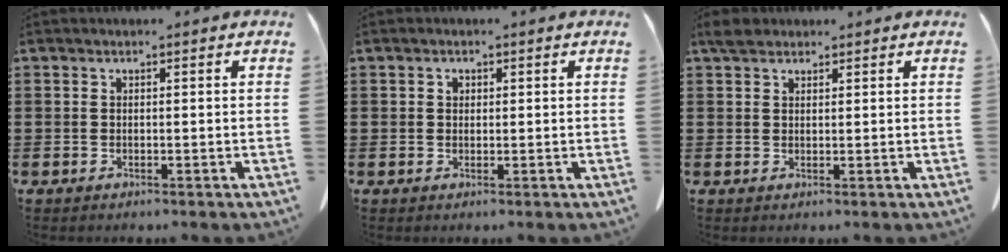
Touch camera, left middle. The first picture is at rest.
{"total": 0.9, "force": [0.4, 0.7, 0.4], "torque": [-0.009, 0.005, 0.007]}
{"total": 2.3, "force": [1.9, 1.0, 0.9], "torque": [-0.016, 0.003, 0.034]}